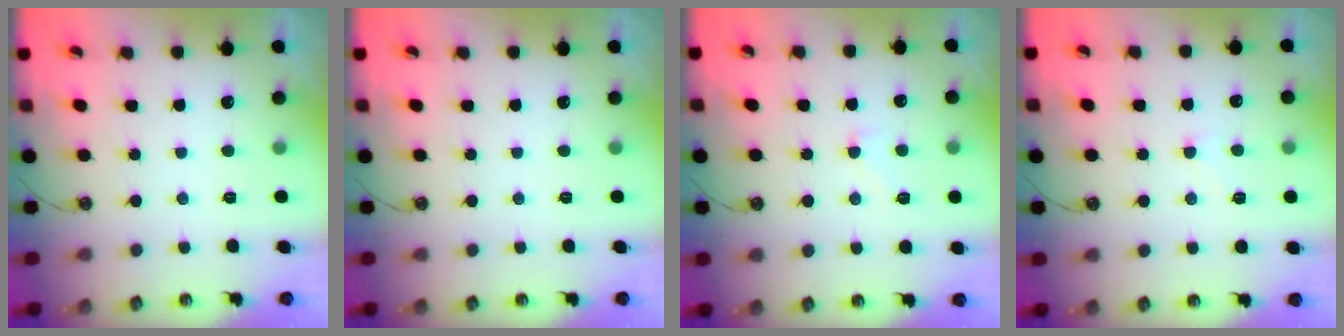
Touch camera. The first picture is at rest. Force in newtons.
{"total": 0.0}
{"total": 2.8, "press": 2.6, "slide": 1.2}
{"total": 0.8, "press": 0.6, "slide": 0.5}